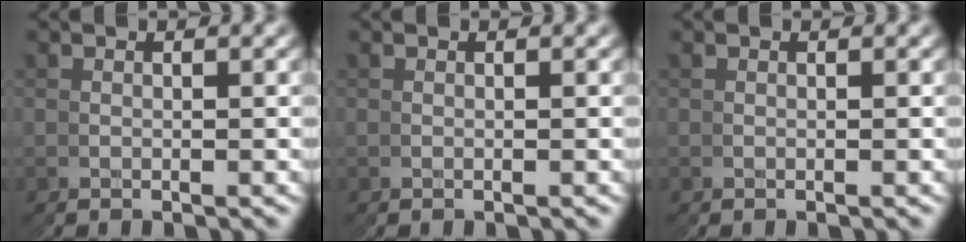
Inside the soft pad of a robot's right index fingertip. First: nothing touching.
{"total": 0.0}
{"total": 0.0}